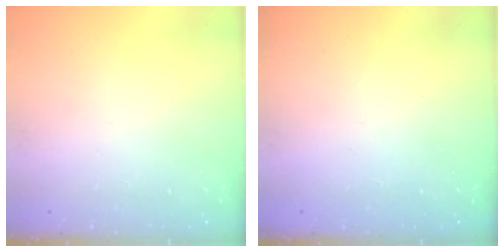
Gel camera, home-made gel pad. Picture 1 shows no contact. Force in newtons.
{"total": 1.0, "press": 1.0, "slide": 0.1}